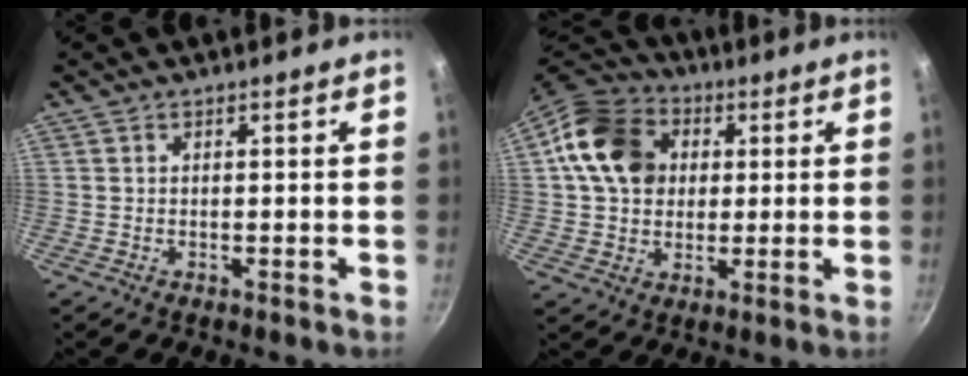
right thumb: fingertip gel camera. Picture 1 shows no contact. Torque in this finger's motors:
{"motor_torque": [0.00, 0.44, 0.52, 0.81, 0.11]}